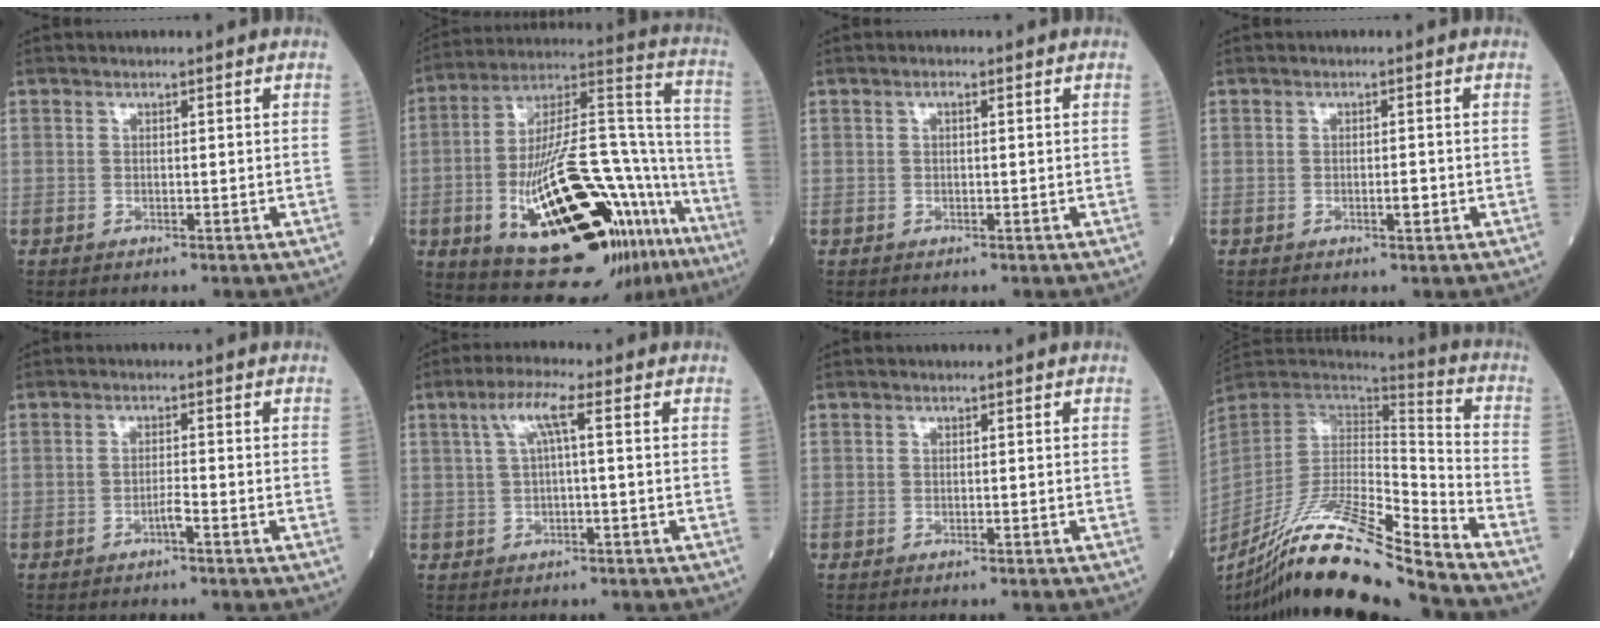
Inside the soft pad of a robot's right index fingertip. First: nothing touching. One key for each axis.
{"total": 31.1, "fx": -14.0, "fy": 9.2, "fz": 26.1, "tx": -0.372, "ty": 0.005, "tz": -0.207}
{"total": 0.7, "fx": 0.3, "fy": 0.2, "fz": 0.6, "tx": -0.013, "ty": 0.002, "tz": 0.004}
{"total": 1.3, "fx": -0.5, "fy": 0.1, "fz": 1.2, "tx": -0.019, "ty": -0.001, "tz": -0.009}
{"total": 1.5, "fx": -0.9, "fy": -0.6, "fz": 1.1, "tx": -0.021, "ty": -0.001, "tz": -0.020}
{"total": 4.5, "fx": 1.1, "fy": 0.2, "fz": 4.3, "tx": -0.089, "ty": 0.019, "tz": 0.026}
{"total": 0.8, "fx": -0.7, "fy": 0.0, "fz": 0.3, "tx": -0.002, "ty": 0.000, "tz": -0.011}
{"total": 20.3, "fx": -16.8, "fy": -0.4, "fz": 11.5, "tx": -0.231, "ty": -0.013, "tz": -0.314}